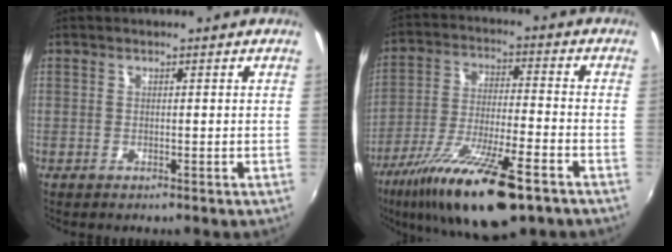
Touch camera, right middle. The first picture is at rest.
{"total": 19.4, "force": [-12.8, 4.2, 14.0], "torque": [-0.263, -0.042, -0.222]}